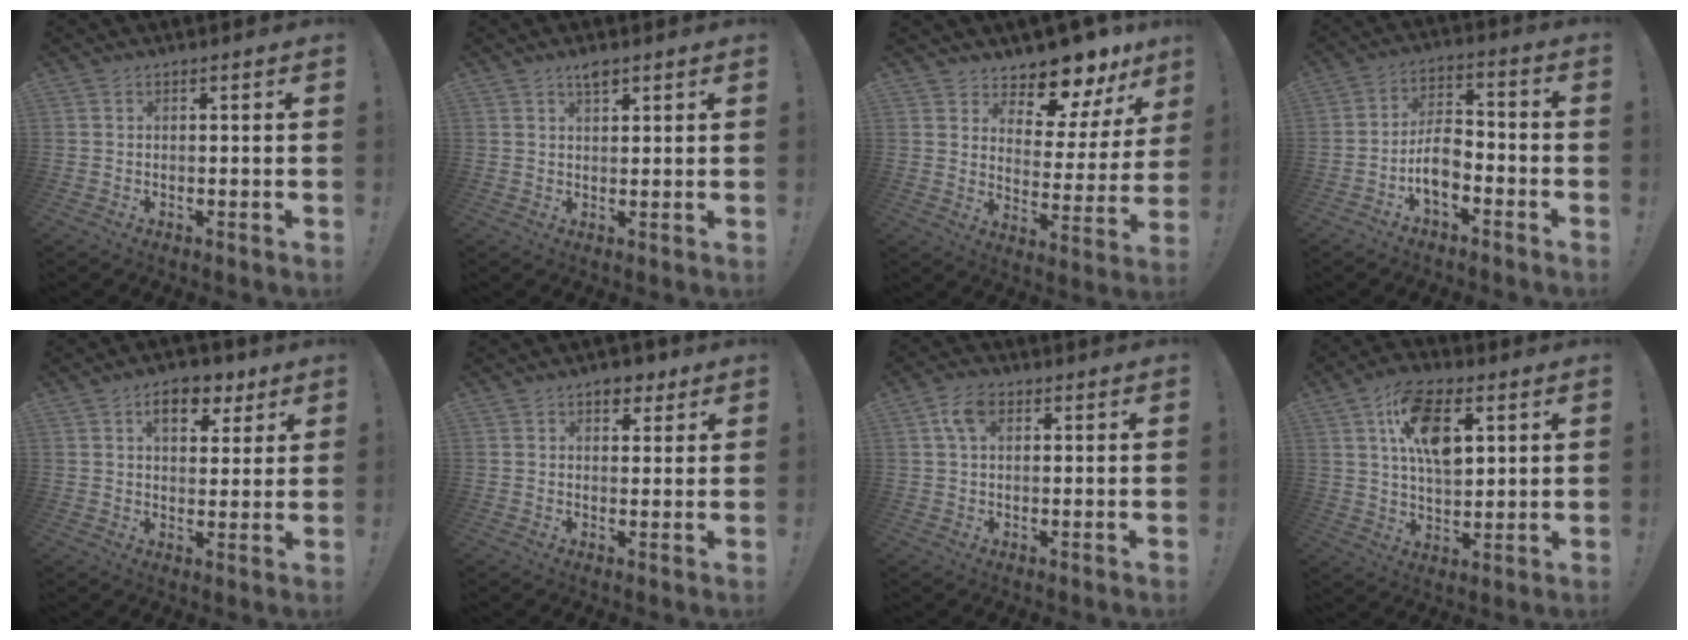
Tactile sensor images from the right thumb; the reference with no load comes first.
{"total": 3.0, "force": [2.1, 1.4, 1.7], "torque": [-0.018, -0.008, 0.035]}
{"total": 10.2, "force": [9.1, 3.4, 3.3], "torque": [-0.045, -0.093, 0.153]}
{"total": 8.6, "force": [-3.9, 5.0, 5.7], "torque": [-0.100, 0.017, -0.071]}
{"total": 9.1, "force": [4.6, 5.5, 5.6], "torque": [-0.061, -0.019, 0.079]}
{"total": 5.0, "force": [3.1, 3.3, 2.1], "torque": [-0.008, -0.015, 0.049]}
{"total": 6.5, "force": [2.3, 3.8, 4.7], "torque": [-0.078, 0.003, 0.043]}
{"total": 14.5, "force": [5.6, 8.0, 10.8], "torque": [-0.163, -0.003, 0.100]}